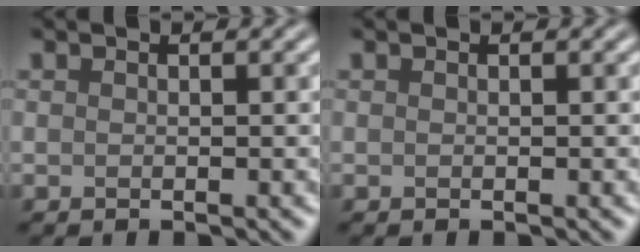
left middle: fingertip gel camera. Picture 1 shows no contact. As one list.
[{"total": 0.0}]